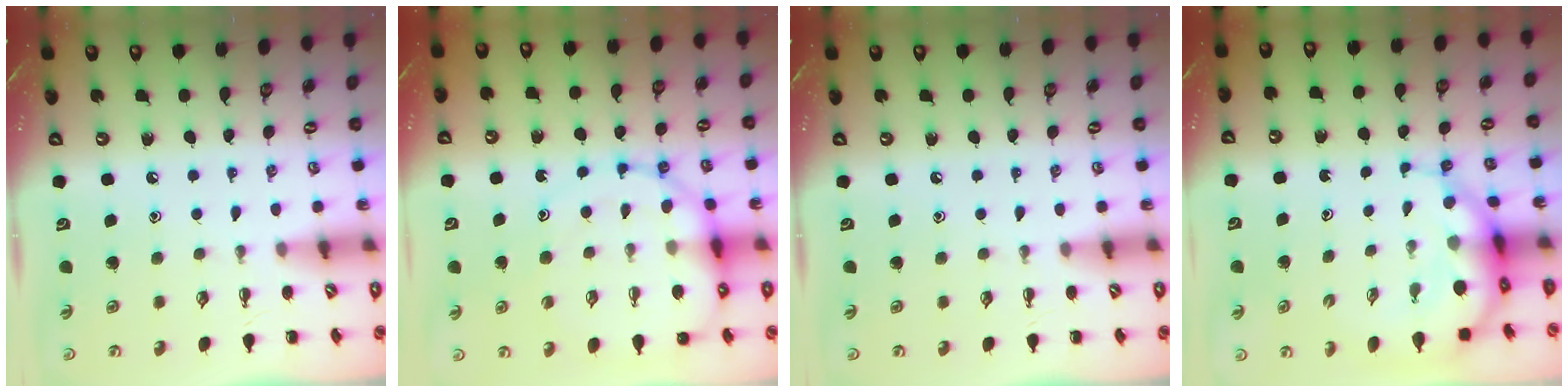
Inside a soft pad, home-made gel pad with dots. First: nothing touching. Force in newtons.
{"total": 14.0, "press": 13.6, "slide": 3.5}
{"total": 0.0}
{"total": 8.3, "press": 7.9, "slide": 2.3}